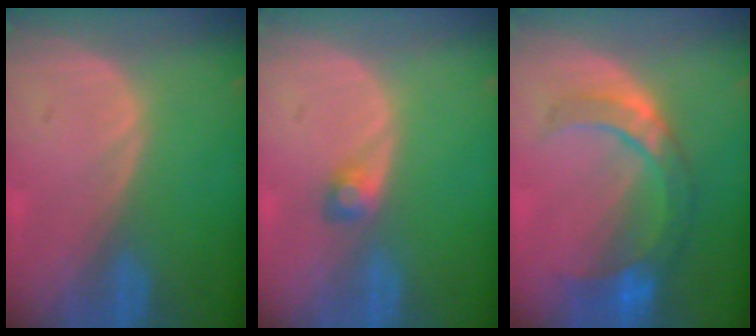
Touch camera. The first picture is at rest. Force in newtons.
{"total": 1.9, "press": 1.8, "slide": 0.2}
{"total": 8.5, "press": 7.7, "slide": 3.4}